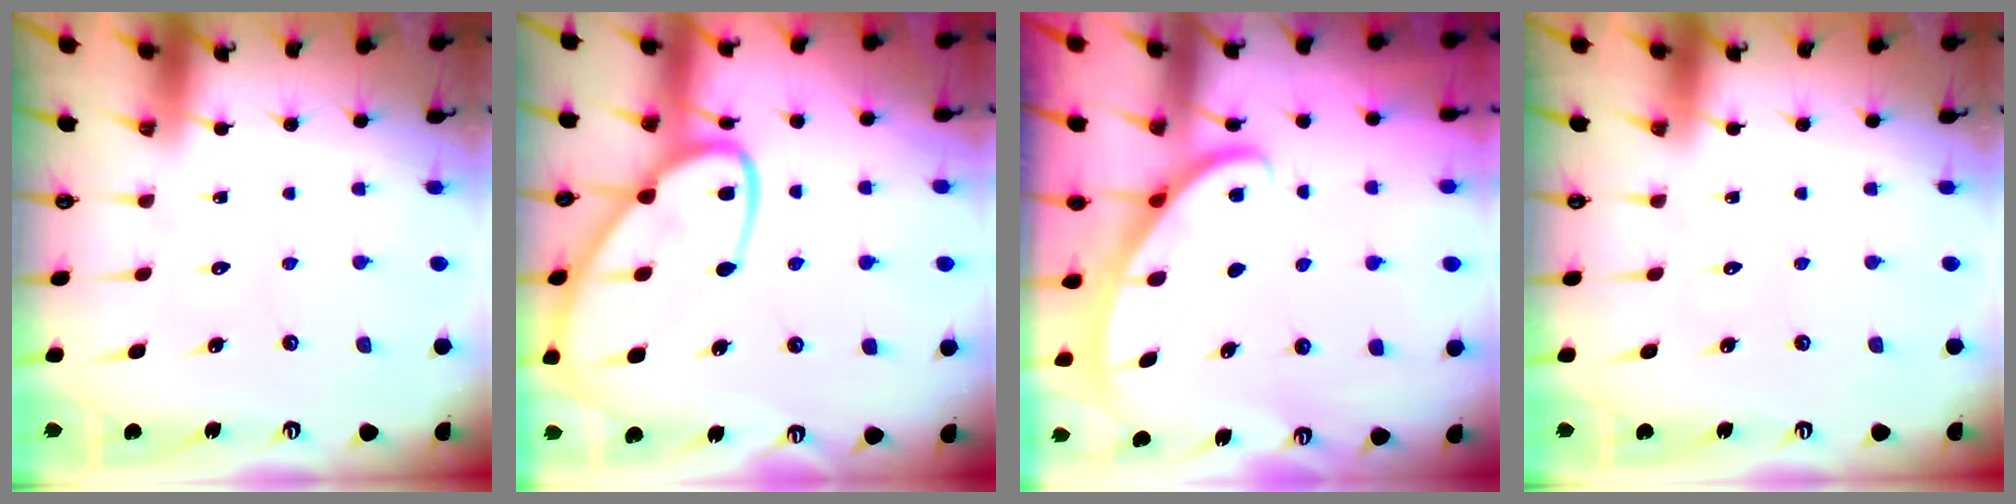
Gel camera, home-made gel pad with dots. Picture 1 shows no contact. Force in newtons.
{"total": 19.6, "press": 19.6, "slide": 1.7}
{"total": 3.0, "press": 3.0, "slide": 0.1}
{"total": 0.0}